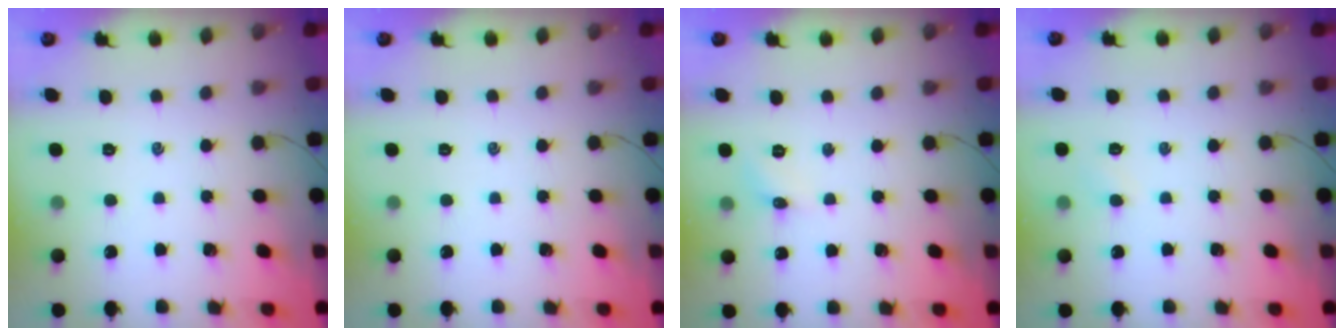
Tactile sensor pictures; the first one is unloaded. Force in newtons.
{"total": 0.0}
{"total": 4.7, "press": 4.5, "slide": 1.5}
{"total": 3.0, "press": 2.9, "slide": 0.8}